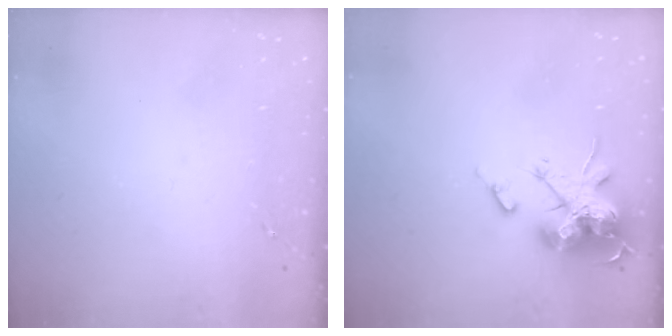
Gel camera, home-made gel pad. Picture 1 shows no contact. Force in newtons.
{"total": 19.6, "press": 19.6, "slide": 0.1}